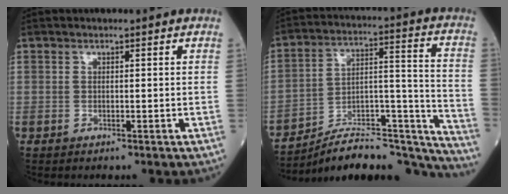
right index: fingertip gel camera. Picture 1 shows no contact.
{"total": 23.1, "force": [-21.7, 3.8, 7.0], "torque": [-0.059, 0.054, -0.323]}